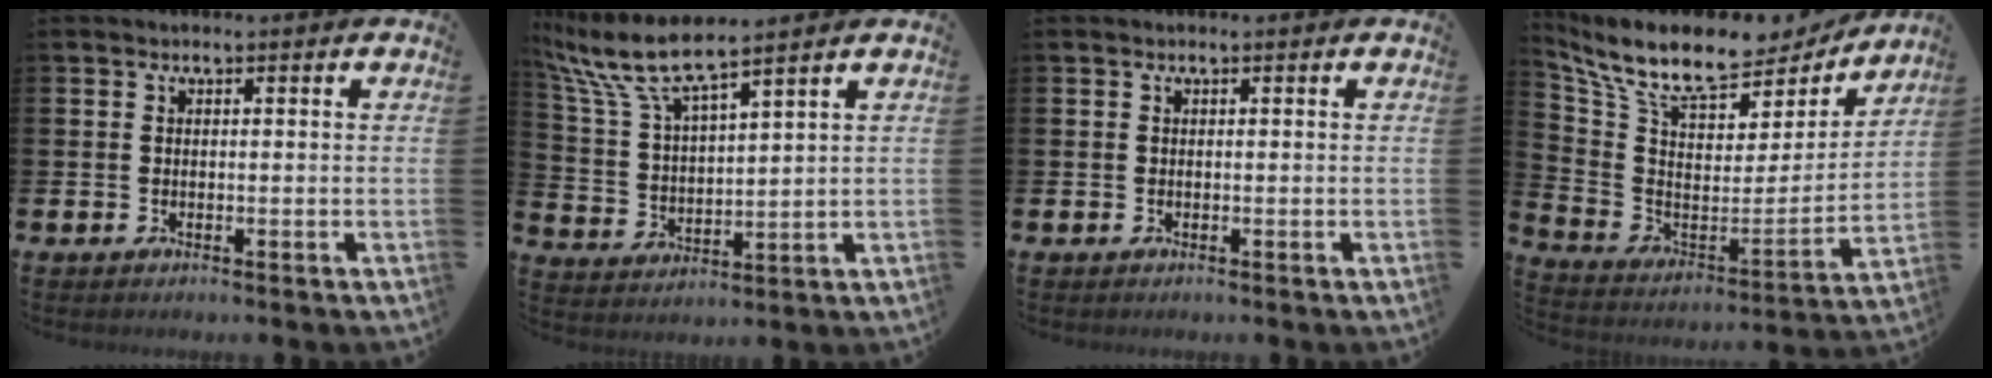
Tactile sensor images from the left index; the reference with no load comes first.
{"total": 7.8, "force": [6.8, 0.7, 3.7], "torque": [-0.106, -0.032, 0.116]}
{"total": 0.0}
{"total": 11.0, "force": [9.3, 3.4, 4.8], "torque": [-0.135, -0.058, 0.161]}